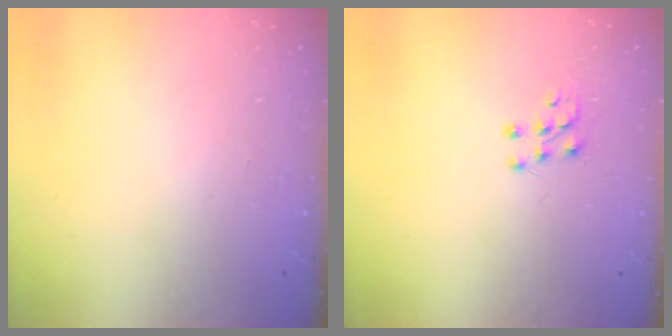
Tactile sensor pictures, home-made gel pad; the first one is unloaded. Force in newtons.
{"total": 6.0, "press": 5.9, "slide": 0.4}